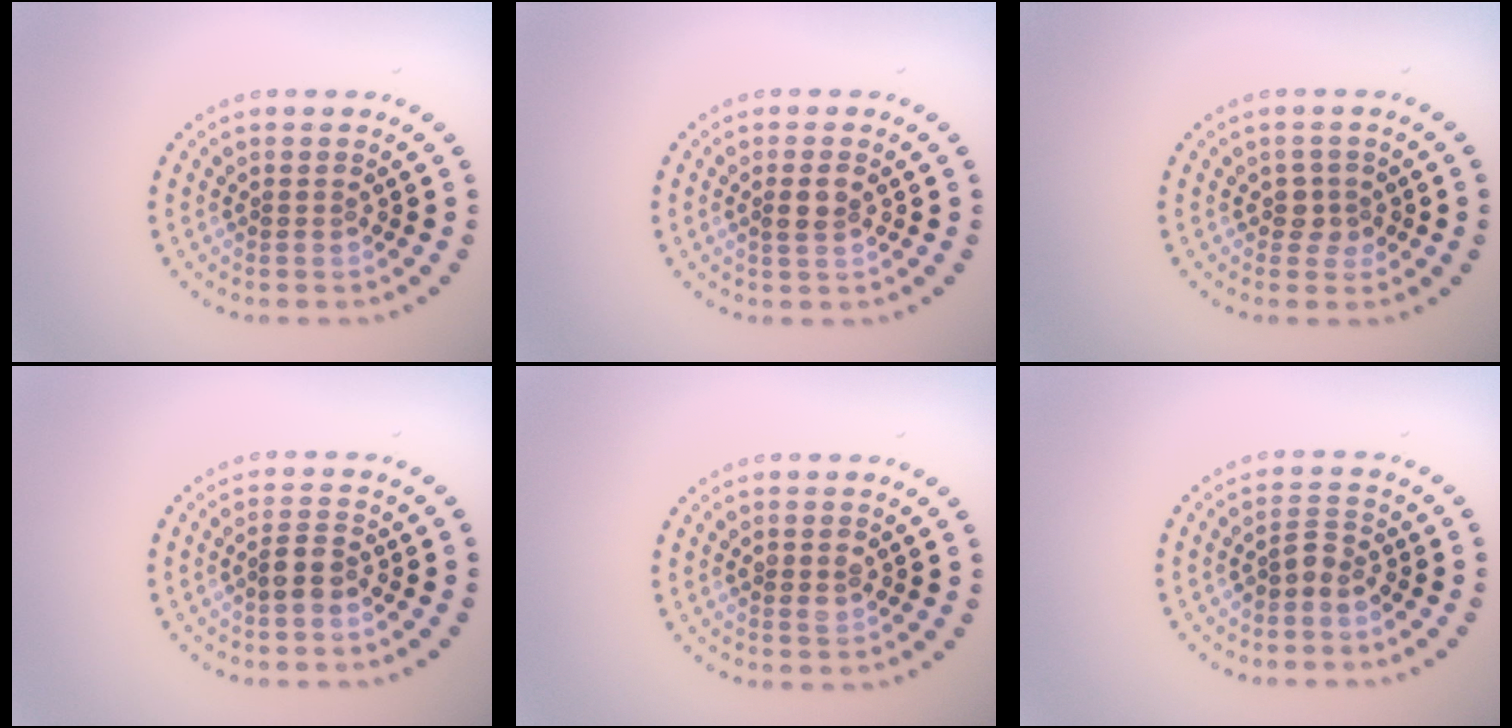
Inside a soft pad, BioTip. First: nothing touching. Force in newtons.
{"total": 1.6, "press": 1.5, "slide": 0.5}
{"total": 1.6, "press": 1.4, "slide": 0.8}
{"total": 1.9, "press": 1.7, "slide": 0.8}
{"total": 1.0, "press": 1.0, "slide": 0.1}
{"total": 1.9, "press": 1.4, "slide": 1.3}